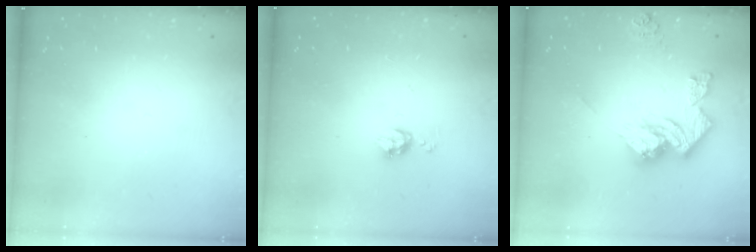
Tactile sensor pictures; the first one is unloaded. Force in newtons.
{"total": 6.1, "press": 6.1, "slide": 0.6}
{"total": 13.3, "press": 13.3, "slide": 1.3}